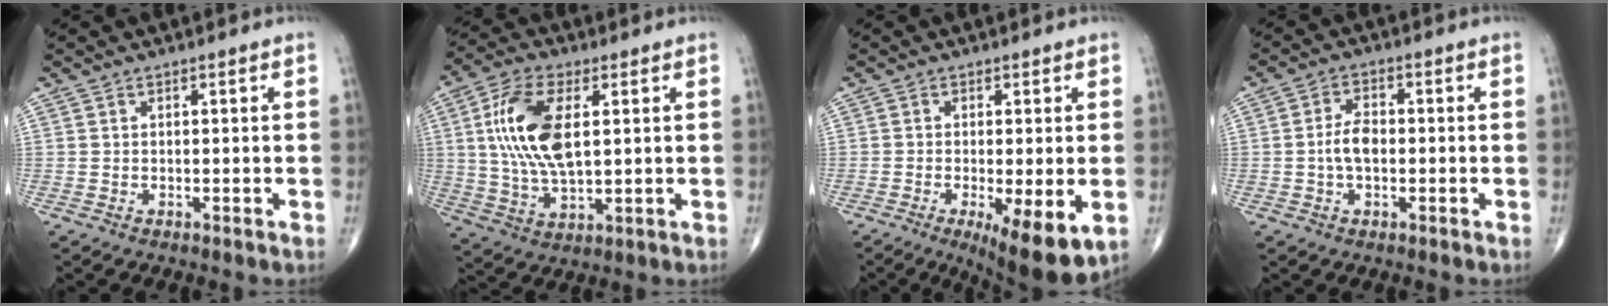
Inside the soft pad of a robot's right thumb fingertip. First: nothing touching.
{"total": 14.3, "force": [2.8, 6.7, 12.3], "torque": [-0.249, -0.004, 0.056]}
{"total": 11.0, "force": [-3.4, 3.1, 10.0], "torque": [-0.152, -0.022, -0.046]}
{"total": 4.6, "force": [-0.6, 2.6, 3.7], "torque": [-0.069, 0.013, -0.016]}